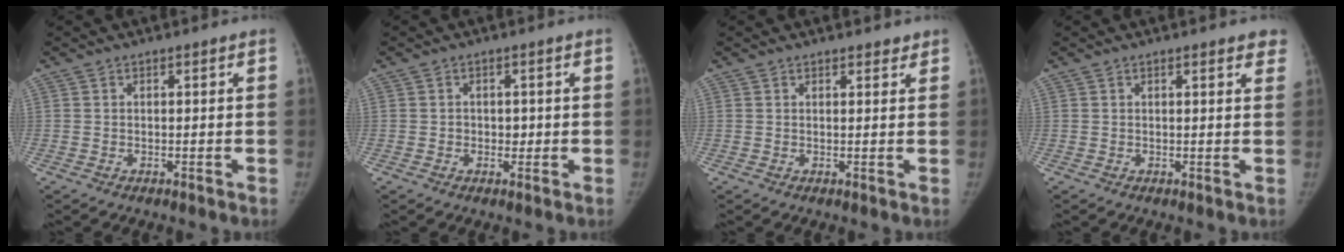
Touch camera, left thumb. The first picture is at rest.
{"total": 2.2, "force": [-0.1, 1.9, 1.2], "torque": [-0.002, 0.004, -0.004]}
{"total": 1.5, "force": [1.3, 0.7, 0.2], "torque": [0.012, -0.007, 0.012]}
{"total": 3.0, "force": [2.1, 0.9, 1.9], "torque": [-0.006, -0.002, 0.018]}